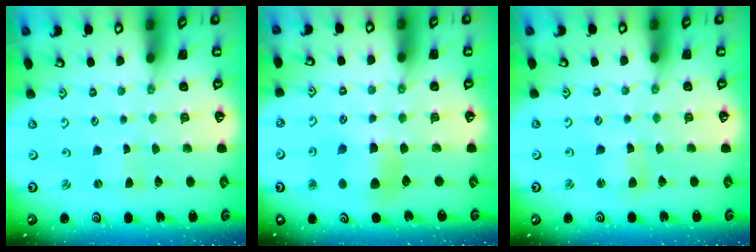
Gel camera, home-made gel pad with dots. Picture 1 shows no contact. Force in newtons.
{"total": 6.7, "press": 6.7, "slide": 0.8}
{"total": 3.3, "press": 3.3, "slide": 0.3}